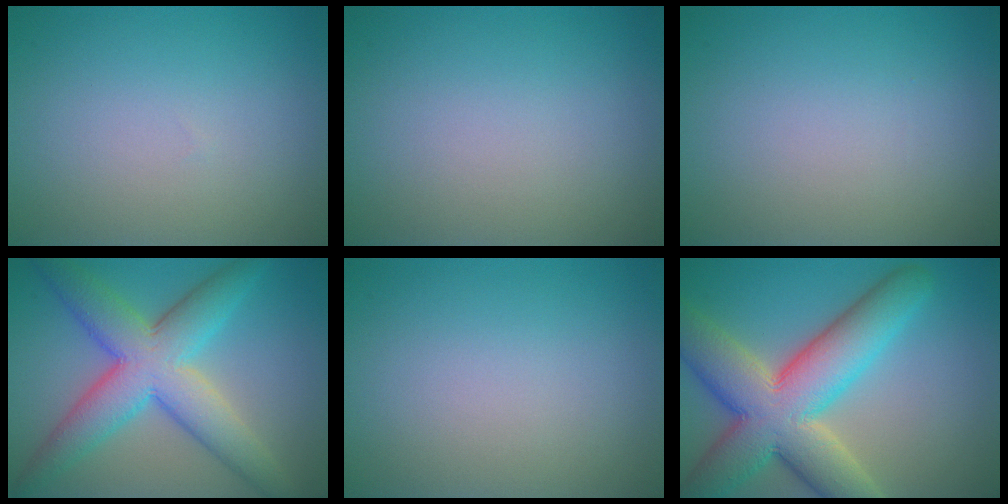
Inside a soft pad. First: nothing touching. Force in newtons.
{"total": 0.0}
{"total": 0.0}
{"total": 8.5, "press": 8.5, "slide": 0.3}
{"total": 0.0}
{"total": 11.7, "press": 11.7, "slide": 0.9}